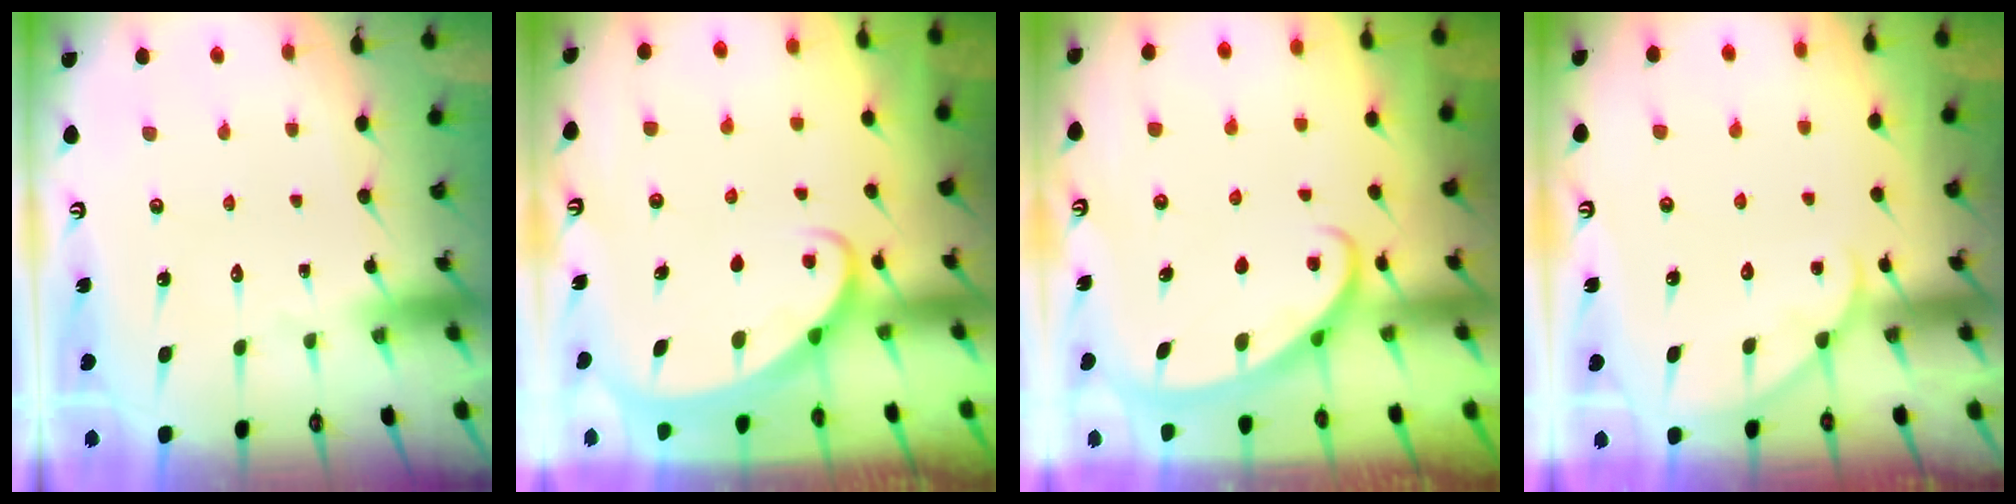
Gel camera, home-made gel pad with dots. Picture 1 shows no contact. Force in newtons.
{"total": 2.0, "press": 2.0, "slide": 0.1}
{"total": 2.8, "press": 2.8, "slide": 0.3}
{"total": 3.9, "press": 3.9, "slide": 0.4}